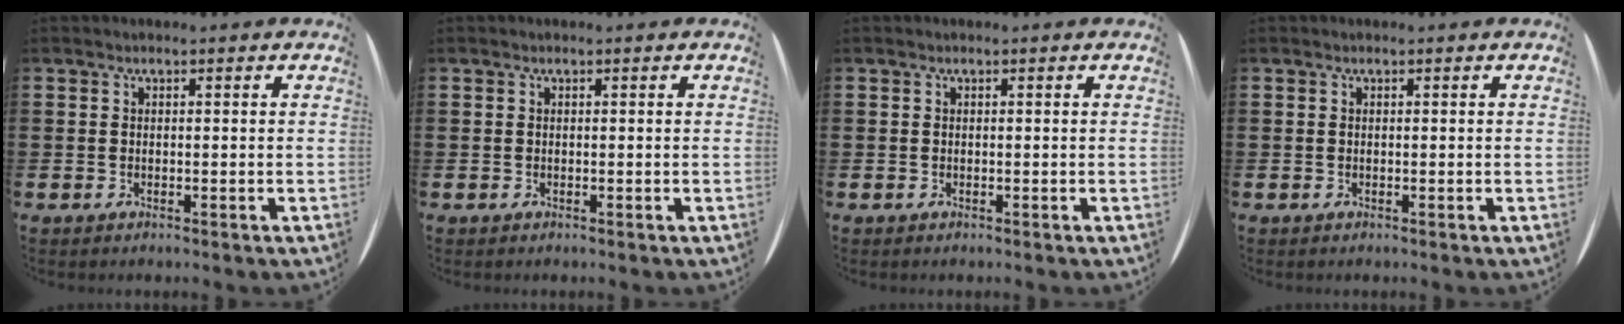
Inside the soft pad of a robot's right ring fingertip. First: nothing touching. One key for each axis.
{"total": 0.0}
{"total": 0.0}
{"total": 0.0}